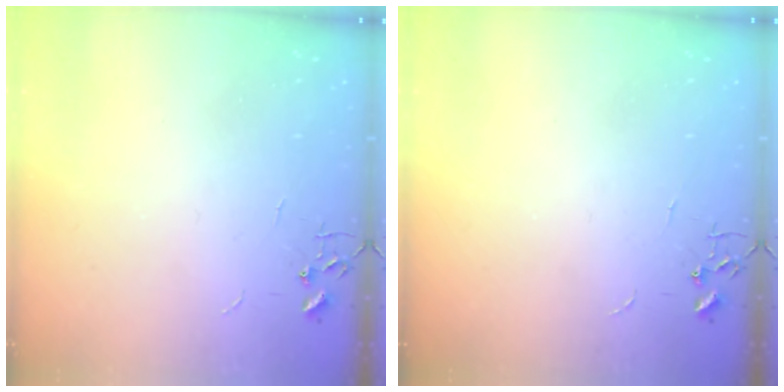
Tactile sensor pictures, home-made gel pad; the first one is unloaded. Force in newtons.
{"total": 0.0}